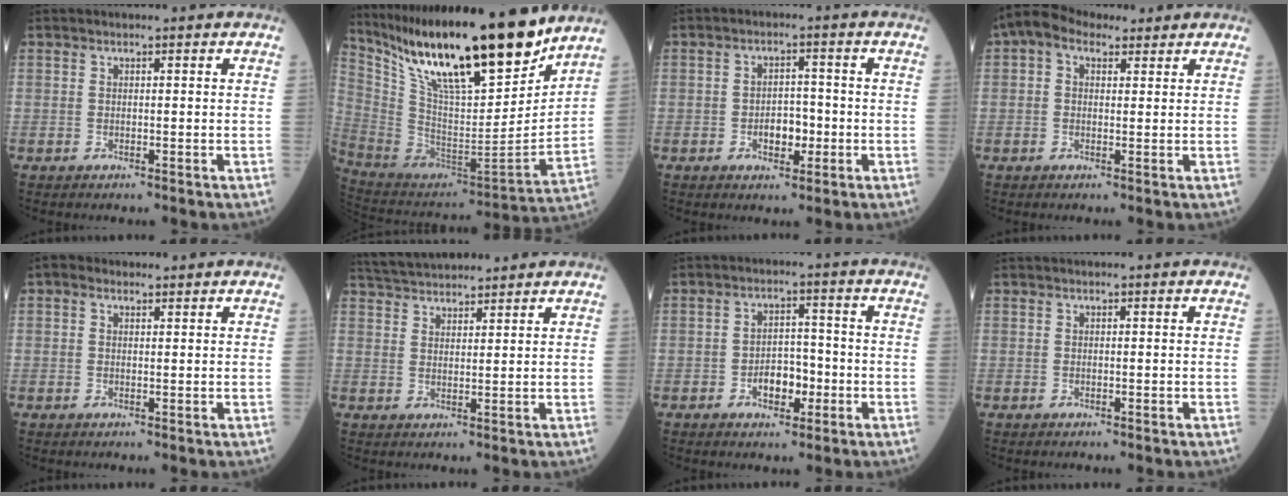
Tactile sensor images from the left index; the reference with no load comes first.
{"total": 25.6, "force": [19.7, 4.0, 15.8], "torque": [-0.285, -0.020, 0.342]}
{"total": 4.0, "force": [-1.2, 2.4, 3.0], "torque": [-0.046, 0.007, -0.018]}
{"total": 5.6, "force": [3.5, 3.2, 3.0], "torque": [-0.066, 0.042, 0.065]}
{"total": 1.6, "force": [1.0, 1.0, 0.8], "torque": [-0.021, 0.017, 0.016]}
{"total": 8.3, "force": [7.9, 1.1, 2.3], "torque": [-0.048, 0.035, 0.135]}
{"total": 4.8, "force": [-1.8, 2.8, 3.4], "torque": [-0.057, 0.010, -0.029]}
{"total": 0.0}